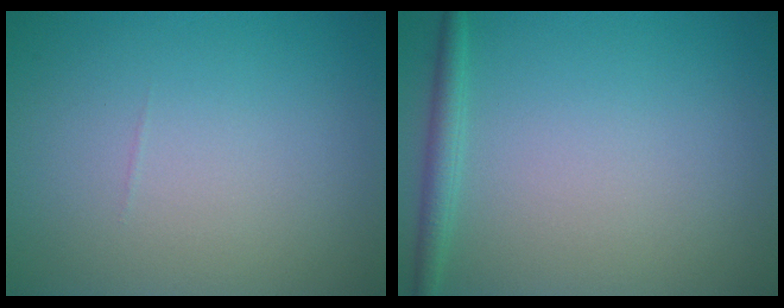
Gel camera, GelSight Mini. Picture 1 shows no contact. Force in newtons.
{"total": 1.7, "press": 1.7, "slide": 0.1}